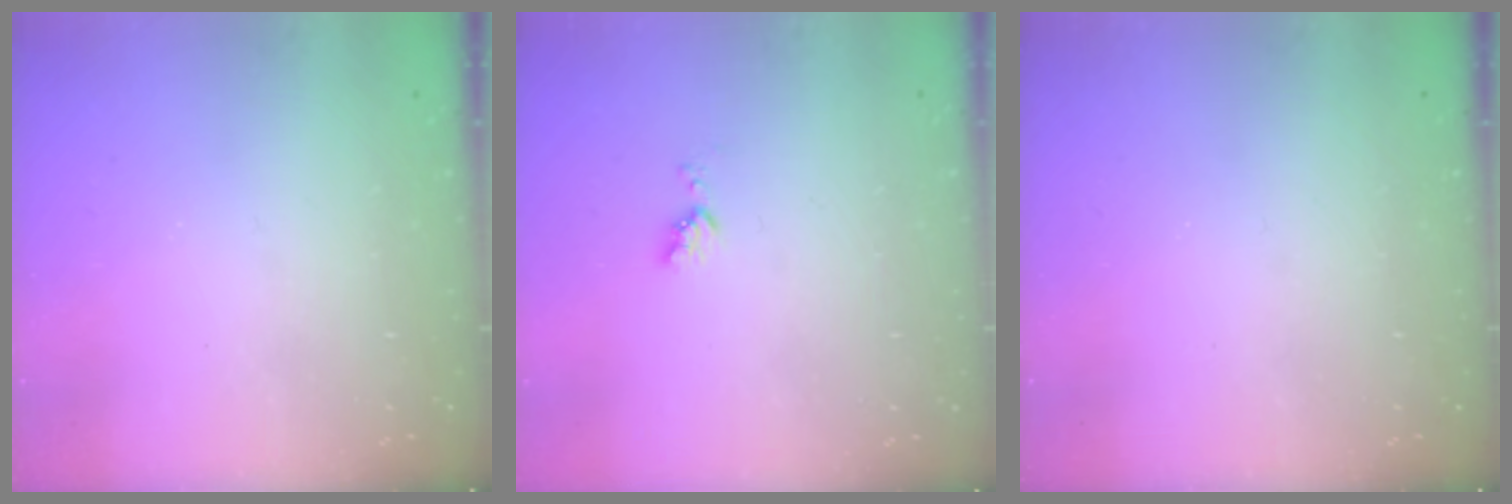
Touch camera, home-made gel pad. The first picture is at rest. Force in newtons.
{"total": 3.9, "press": 3.9, "slide": 0.5}
{"total": 0.0}